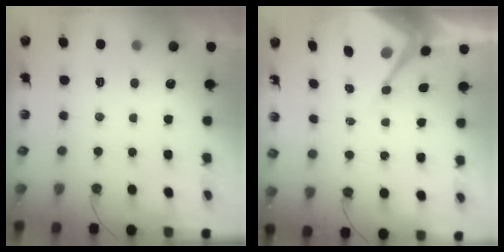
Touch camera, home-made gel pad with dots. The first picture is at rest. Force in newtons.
{"total": 8.9, "press": 8.9, "slide": 0.9}